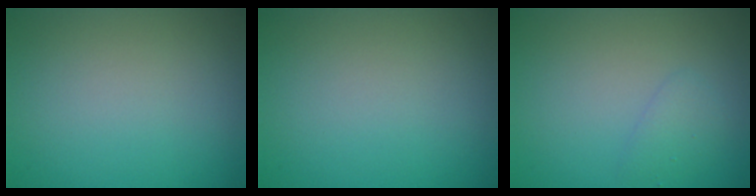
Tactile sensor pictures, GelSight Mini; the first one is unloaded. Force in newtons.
{"total": 0.0}
{"total": 1.3, "press": 1.3, "slide": 0.0}